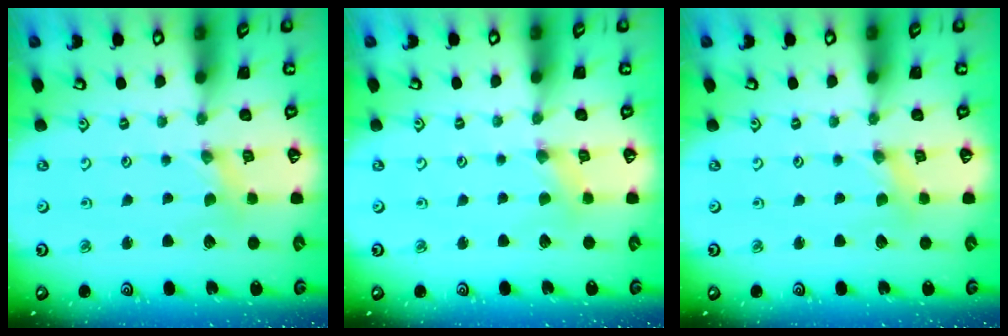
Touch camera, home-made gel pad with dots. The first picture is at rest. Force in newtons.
{"total": 1.2, "press": 1.1, "slide": 0.3}
{"total": 0.0}